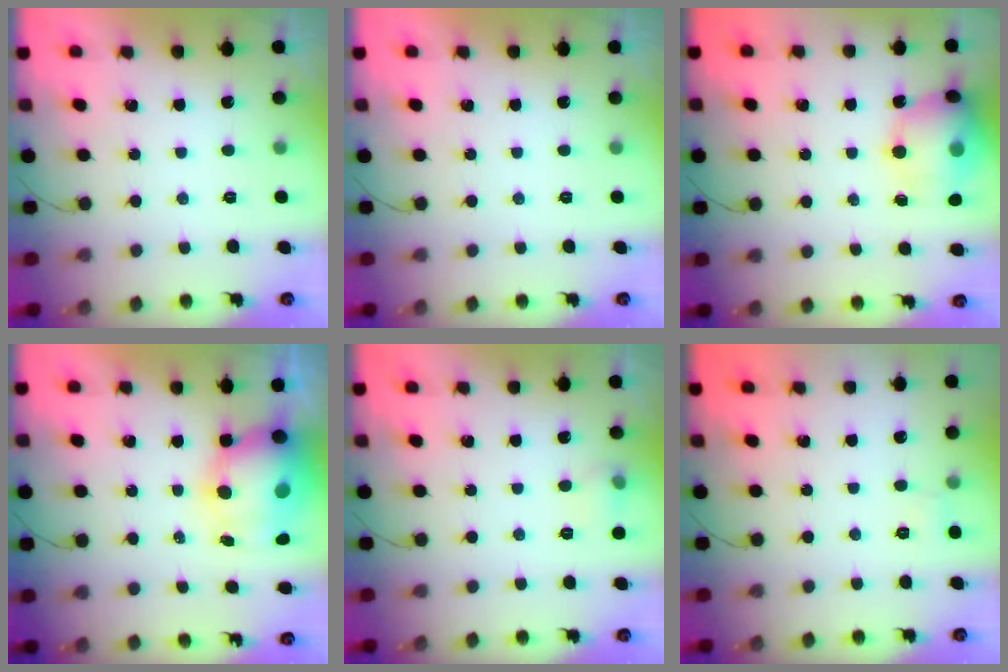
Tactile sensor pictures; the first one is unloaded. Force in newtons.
{"total": 0.0}
{"total": 16.2, "press": 15.2, "slide": 5.6}
{"total": 10.6, "press": 10.2, "slide": 2.6}
{"total": 5.3, "press": 5.0, "slide": 1.7}
{"total": 4.8, "press": 4.6, "slide": 1.3}